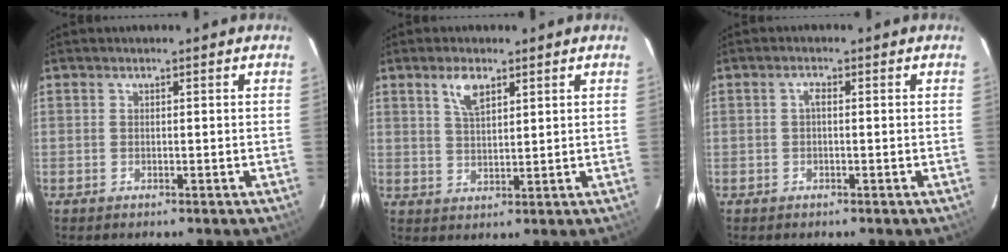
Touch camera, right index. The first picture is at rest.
{"total": 4.8, "force": [2.8, 2.0, 3.4], "torque": [-0.062, 0.005, 0.055]}
{"total": 1.1, "force": [-0.1, 0.5, 1.0], "torque": [-0.019, 0.007, -0.004]}